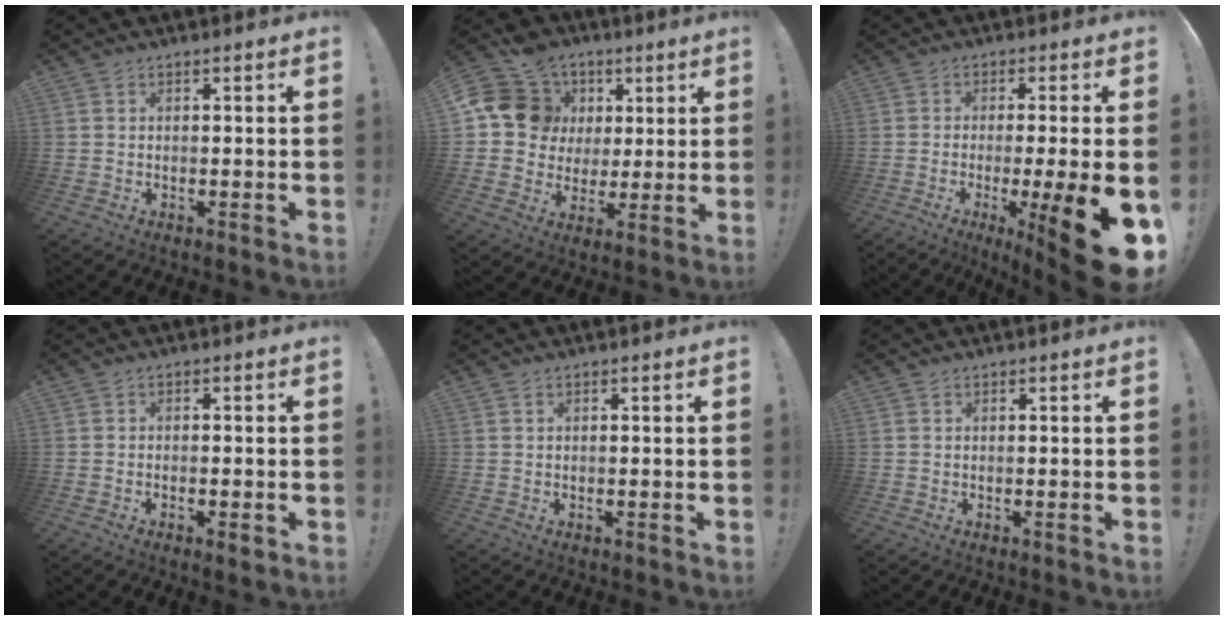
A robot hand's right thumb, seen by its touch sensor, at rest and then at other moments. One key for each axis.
{"total": 17.0, "fx": 4.4, "fy": 15.1, "fz": 6.6, "tx": -0.098, "ty": -0.006, "tz": 0.108}
{"total": 17.8, "fx": -5.5, "fy": 2.4, "fz": 16.8, "tx": -0.219, "ty": 0.013, "tz": -0.066}
{"total": 2.0, "fx": -0.9, "fy": 0.5, "fz": 1.6, "tx": -0.022, "ty": 0.003, "tz": -0.014}
{"total": 0.0}
{"total": 0.0}